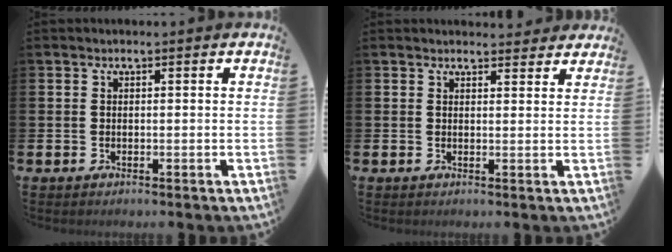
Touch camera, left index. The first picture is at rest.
{"total": 2.1, "force": [2.1, 0.5, 0.0], "torque": [0.005, -0.011, 0.037]}